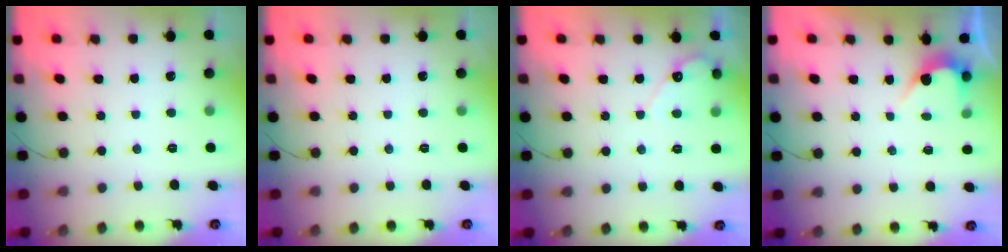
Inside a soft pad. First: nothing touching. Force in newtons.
{"total": 0.0}
{"total": 3.8, "press": 3.8, "slide": 0.2}
{"total": 2.5, "press": 2.5, "slide": 0.2}